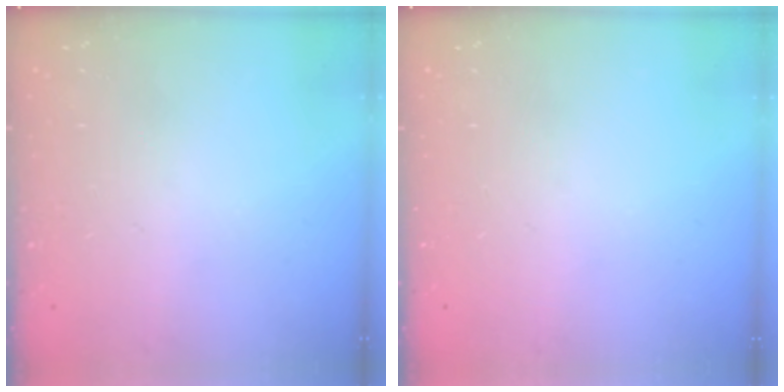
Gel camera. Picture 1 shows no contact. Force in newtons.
{"total": 0.0}